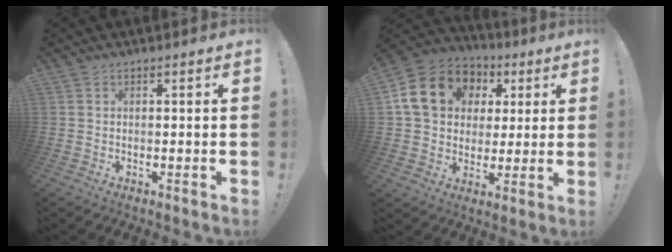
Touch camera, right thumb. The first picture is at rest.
{"total": 17.6, "force": [5.6, 14.1, 8.9], "torque": [-0.141, -0.002, 0.124]}